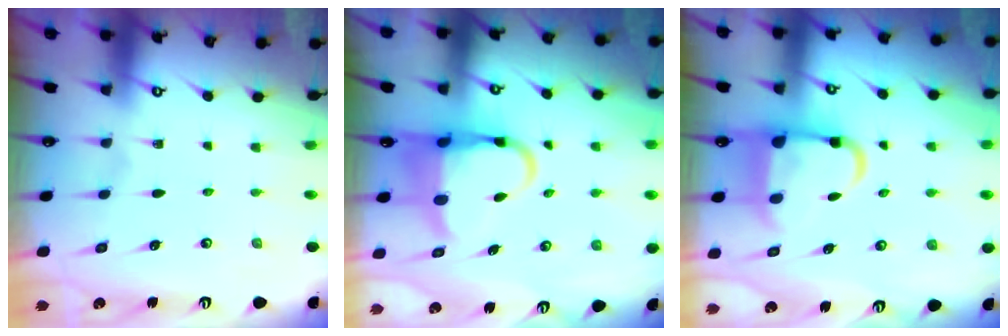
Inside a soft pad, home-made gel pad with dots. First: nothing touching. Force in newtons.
{"total": 7.6, "press": 7.5, "slide": 1.3}
{"total": 8.8, "press": 8.6, "slide": 1.6}